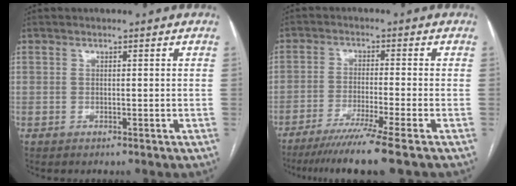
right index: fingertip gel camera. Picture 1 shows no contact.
{"total": 9.7, "force": [-7.3, -2.0, 6.0], "torque": [-0.087, -0.033, -0.118]}